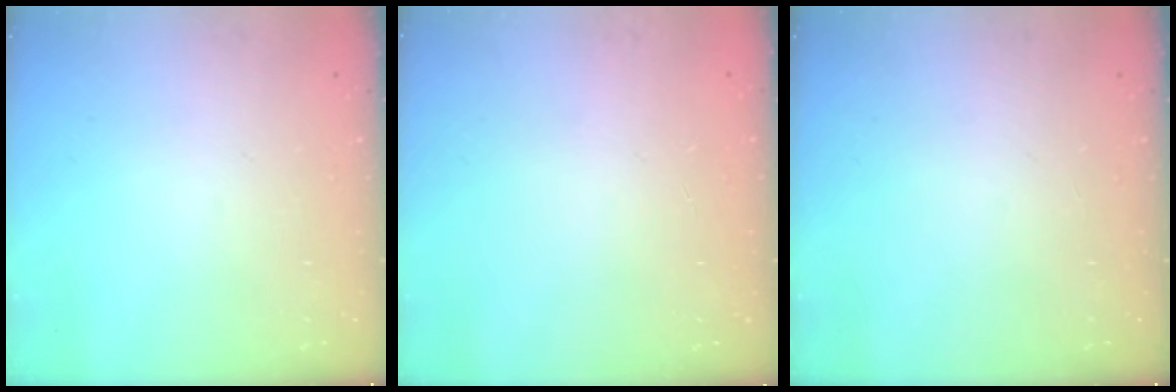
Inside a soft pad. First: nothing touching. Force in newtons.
{"total": 0.0}
{"total": 0.0}